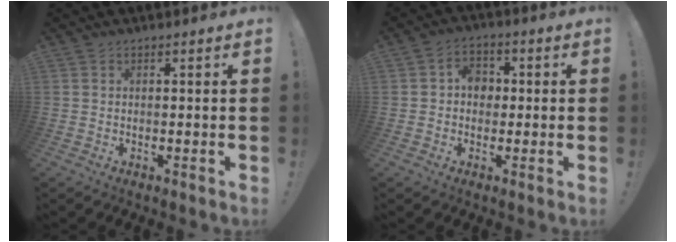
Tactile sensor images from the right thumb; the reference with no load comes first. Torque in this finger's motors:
{"motor_torque": [0.09, -0.06, 0.08, 0.08, 0.00]}